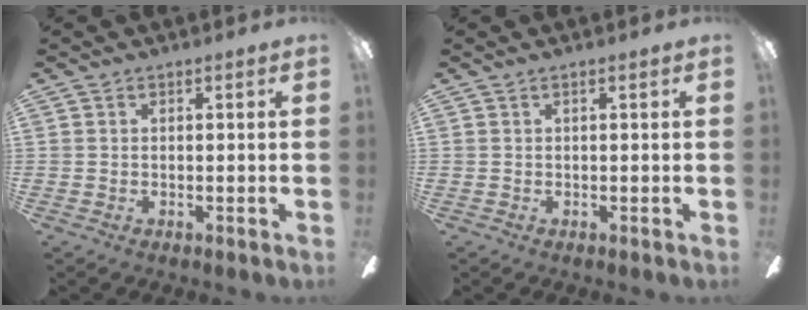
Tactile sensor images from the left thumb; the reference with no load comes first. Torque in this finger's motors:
{"motor_torque": [-0.03, 0.05, -0.21, 0.05, 0.00]}